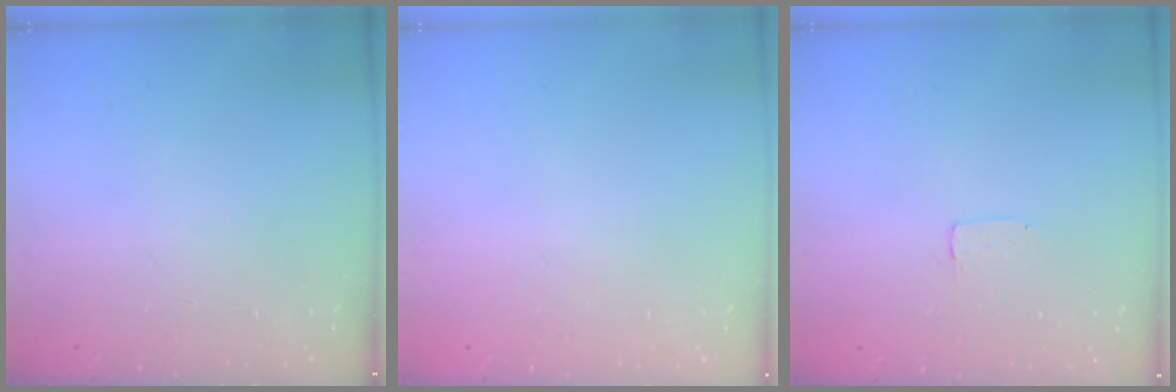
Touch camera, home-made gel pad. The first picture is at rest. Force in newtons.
{"total": 0.0}
{"total": 1.7, "press": 1.7, "slide": 0.1}